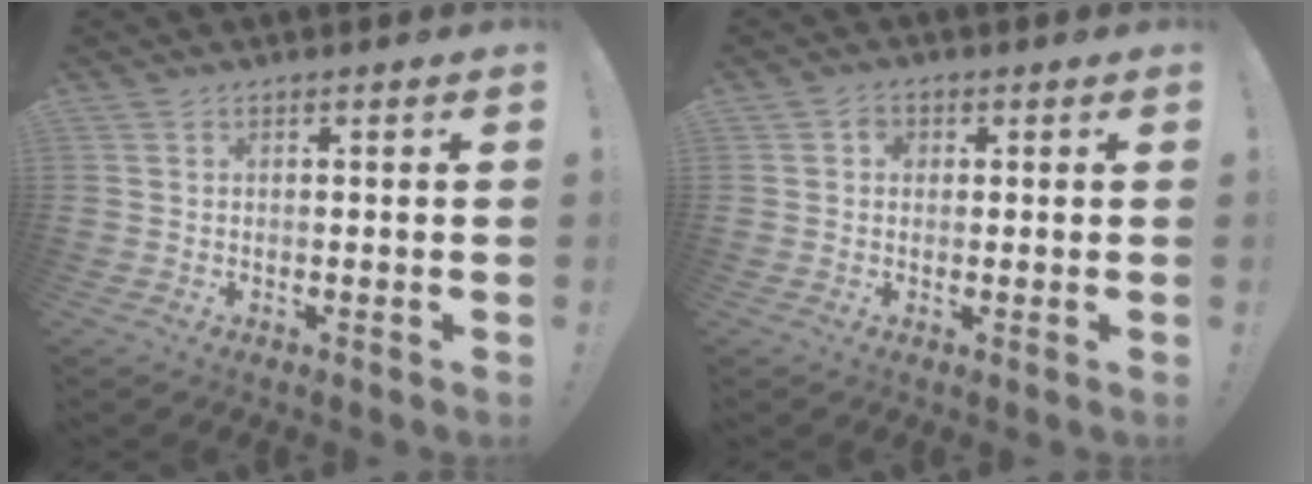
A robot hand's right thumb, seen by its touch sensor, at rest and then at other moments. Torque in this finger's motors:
{"motor_torque": [-0.33, 0.42, 0.03, -0.09, -0.01]}